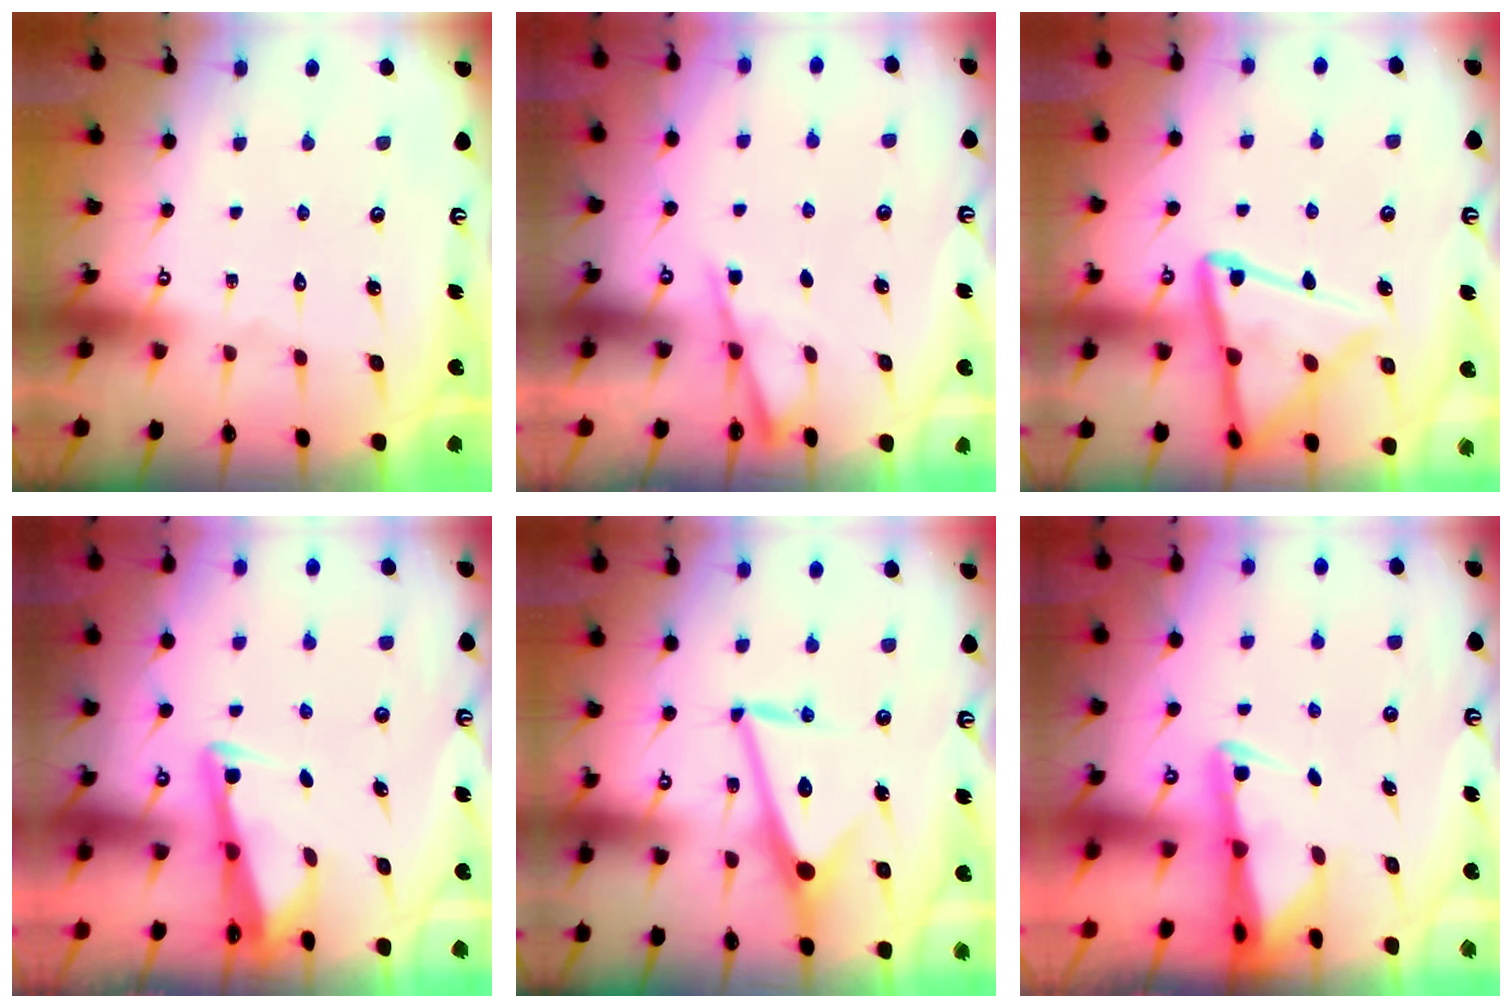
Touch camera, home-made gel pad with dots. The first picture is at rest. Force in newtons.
{"total": 2.7, "press": 2.7, "slide": 0.3}
{"total": 15.0, "press": 14.9, "slide": 1.1}
{"total": 2.9, "press": 2.9, "slide": 0.4}
{"total": 12.5, "press": 12.5, "slide": 0.6}
{"total": 2.4, "press": 2.3, "slide": 0.5}